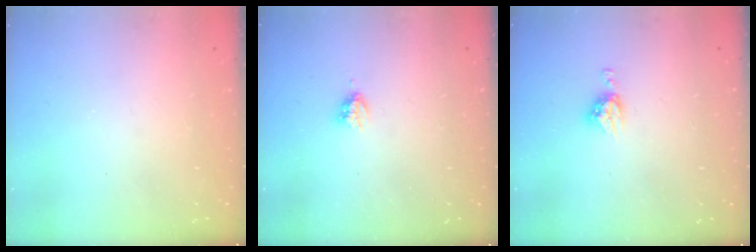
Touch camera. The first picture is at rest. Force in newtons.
{"total": 2.9, "press": 2.9, "slide": 0.5}
{"total": 6.4, "press": 6.4, "slide": 0.4}